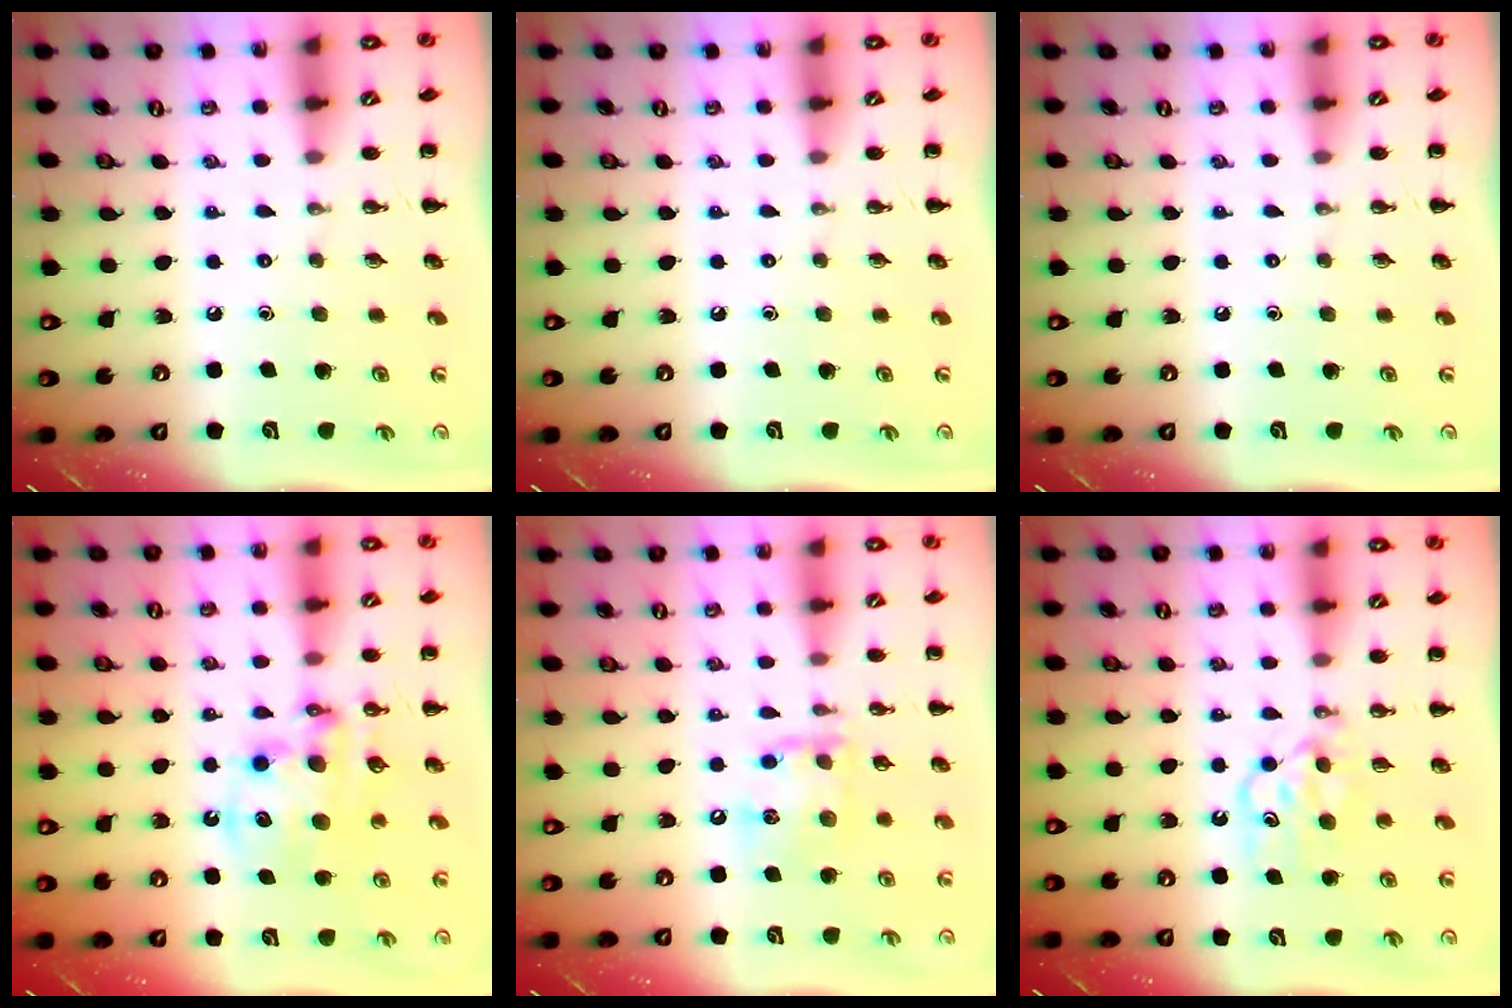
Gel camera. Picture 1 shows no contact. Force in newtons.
{"total": 0.0}
{"total": 0.0}
{"total": 11.2, "press": 10.9, "slide": 2.9}
{"total": 12.1, "press": 12.0, "slide": 1.3}
{"total": 5.9, "press": 5.7, "slide": 1.4}